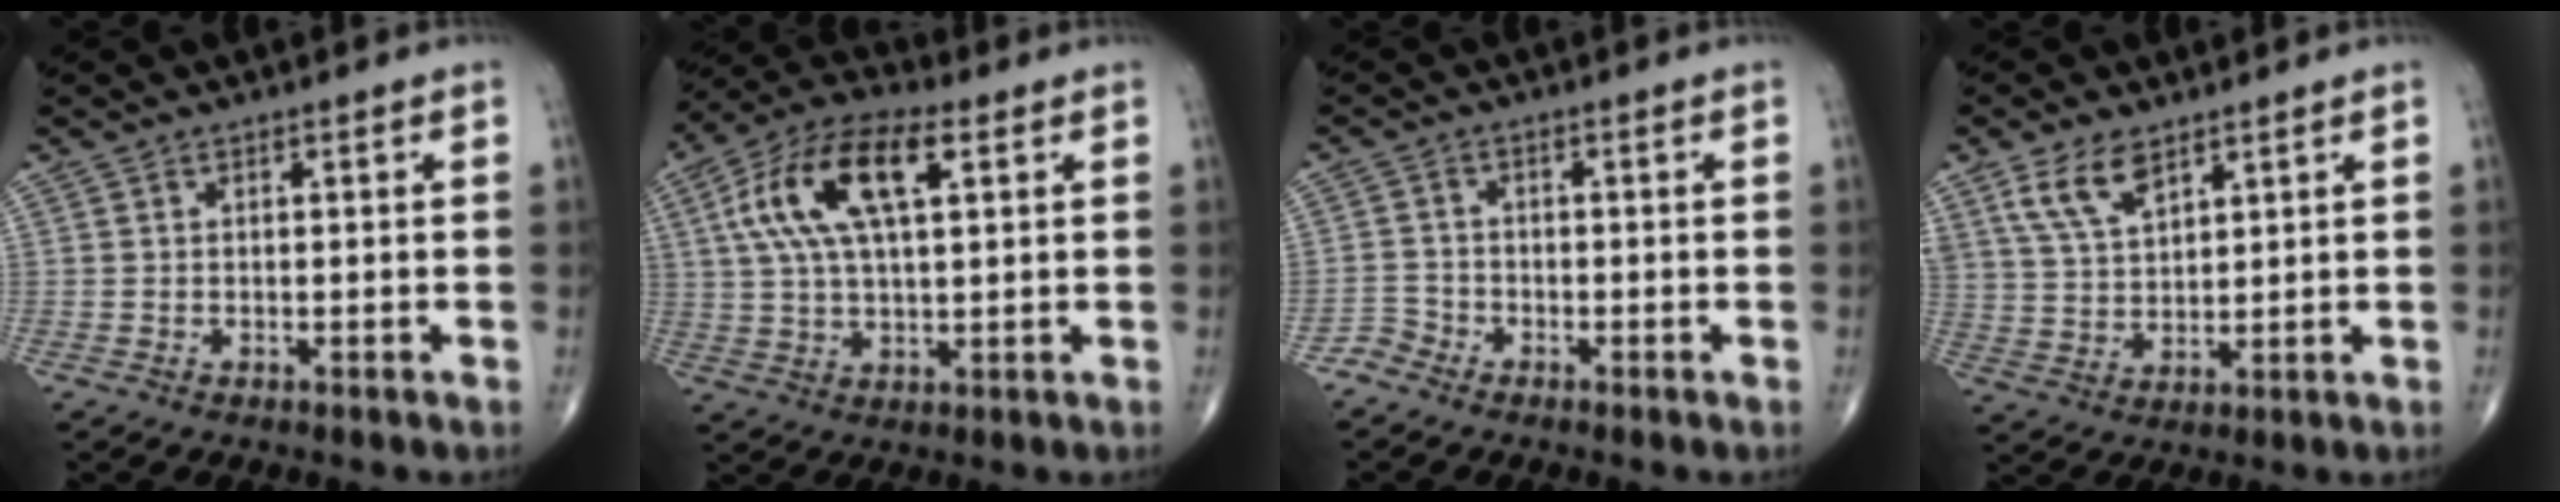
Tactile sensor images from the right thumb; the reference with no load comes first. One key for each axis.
{"total": 15.4, "fx": 4.7, "fy": 6.7, "fz": 13.0, "tx": -0.258, "ty": 0.019, "tz": 0.082}
{"total": 2.3, "fx": -2.0, "fy": 1.2, "fz": -0.2, "tx": 0.007, "ty": 0.001, "tz": -0.046}
{"total": 7.8, "fx": 4.9, "fy": 3.8, "fz": 4.8, "tx": -0.085, "ty": -0.019, "tz": 0.102}